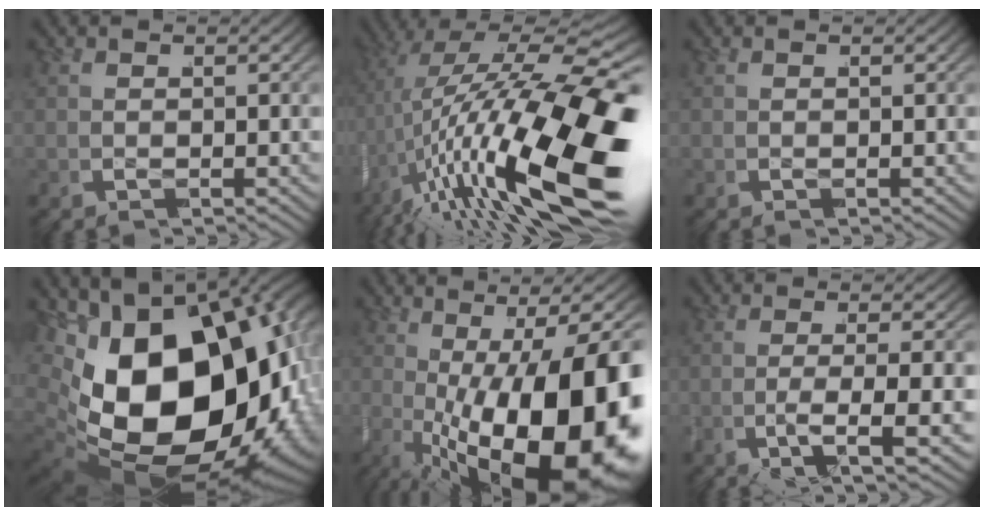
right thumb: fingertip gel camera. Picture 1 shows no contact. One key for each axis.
{"total": 16.6, "fx": -2.2, "fy": 7.5, "fz": 14.6, "tx": -0.280, "ty": -0.035, "tz": -0.016}
{"total": 0.0}
{"total": 31.3, "fx": -3.4, "fy": 20.1, "fz": 23.7, "tx": -0.407, "ty": -0.065, "tz": -0.016}
{"total": 21.6, "fx": -4.1, "fy": 12.0, "fz": 17.5, "tx": -0.288, "ty": -0.049, "tz": -0.023}
{"total": 5.7, "fx": -1.4, "fy": 1.7, "fz": 5.3, "tx": -0.110, "ty": -0.007, "tz": -0.024}